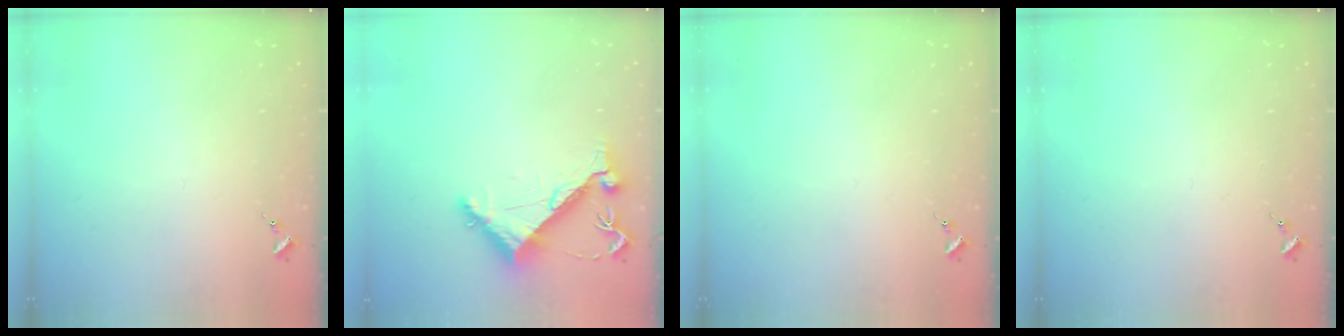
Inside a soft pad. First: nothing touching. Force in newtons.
{"total": 6.7, "press": 6.6, "slide": 0.7}
{"total": 0.0}
{"total": 0.0}